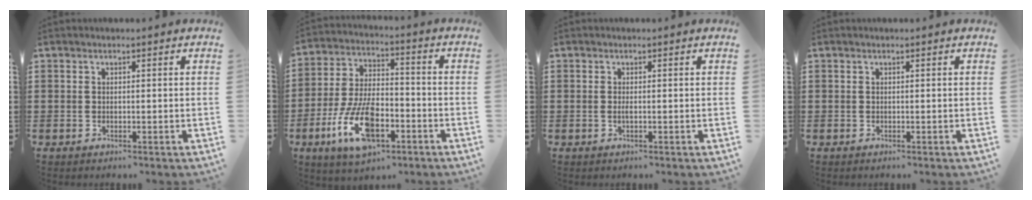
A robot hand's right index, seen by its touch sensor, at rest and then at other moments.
{"total": 11.9, "force": [-5.2, 5.5, 9.3], "torque": [-0.204, 0.004, -0.095]}
{"total": 0.8, "force": [-0.1, 0.1, 0.8], "torque": [-0.015, -0.006, 0.001]}
{"total": 0.0}